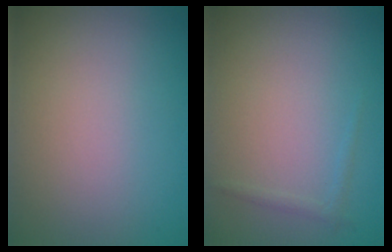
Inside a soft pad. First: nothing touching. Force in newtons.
{"total": 0.7, "press": 0.7, "slide": 0.0}